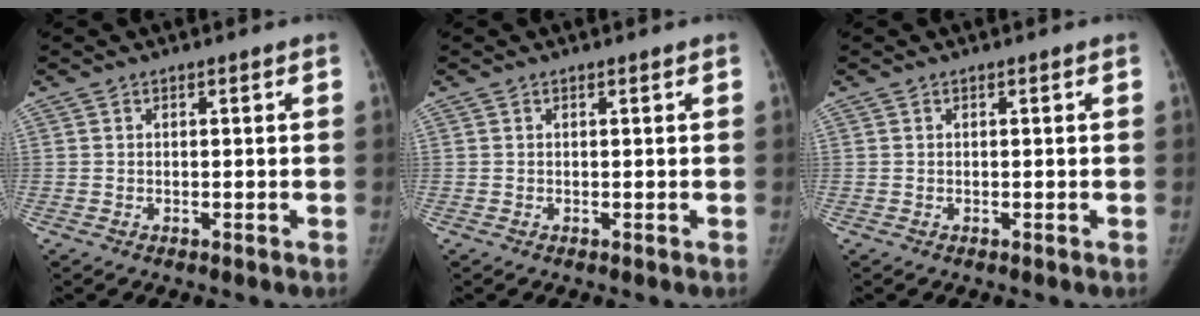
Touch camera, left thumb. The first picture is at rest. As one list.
[{"total": 0.0}, {"total": 0.0}]